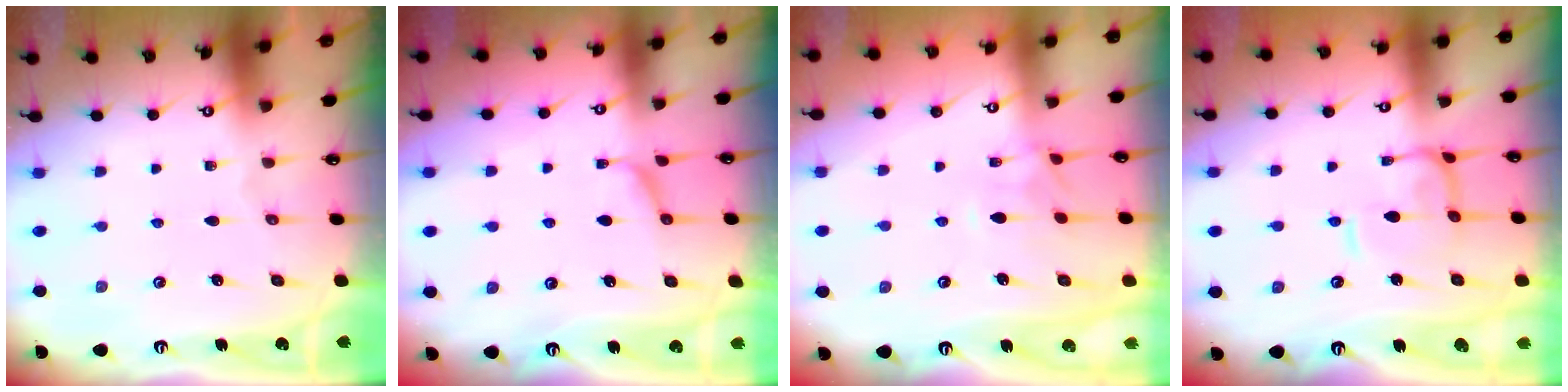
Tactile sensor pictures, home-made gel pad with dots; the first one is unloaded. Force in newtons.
{"total": 1.2, "press": 1.0, "slide": 0.6}
{"total": 1.0, "press": 0.4, "slide": 0.9}
{"total": 2.6, "press": 2.5, "slide": 0.6}